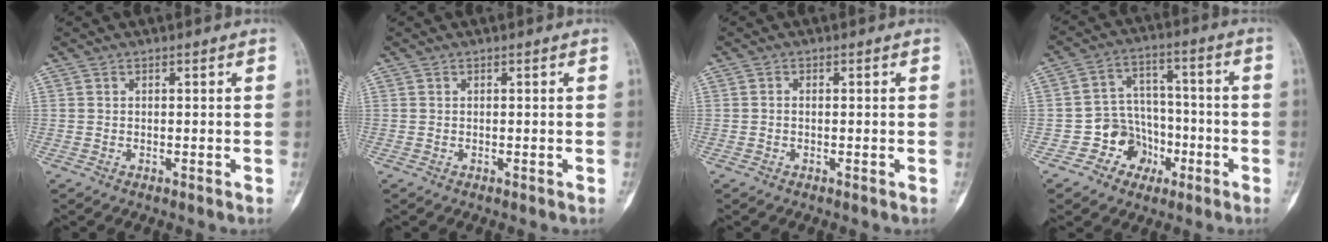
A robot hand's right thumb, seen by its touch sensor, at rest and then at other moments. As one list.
[{"total": 0.0}, {"total": 0.6, "force": [-0.1, 0.4, 0.4], "torque": [-0.005, 0.001, -0.005]}, {"total": 9.2, "force": [-3.7, 8.0, 2.4], "torque": [0.018, 0.053, -0.060]}]